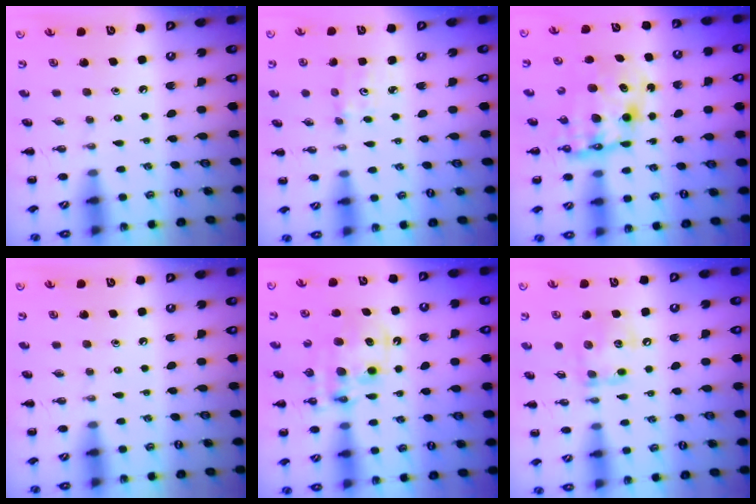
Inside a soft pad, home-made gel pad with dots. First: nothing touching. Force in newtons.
{"total": 2.4, "press": 2.3, "slide": 0.8}
{"total": 10.1, "press": 9.7, "slide": 2.6}
{"total": 0.0}
{"total": 12.3, "press": 12.0, "slide": 2.8}
{"total": 11.7, "press": 11.6, "slide": 1.5}